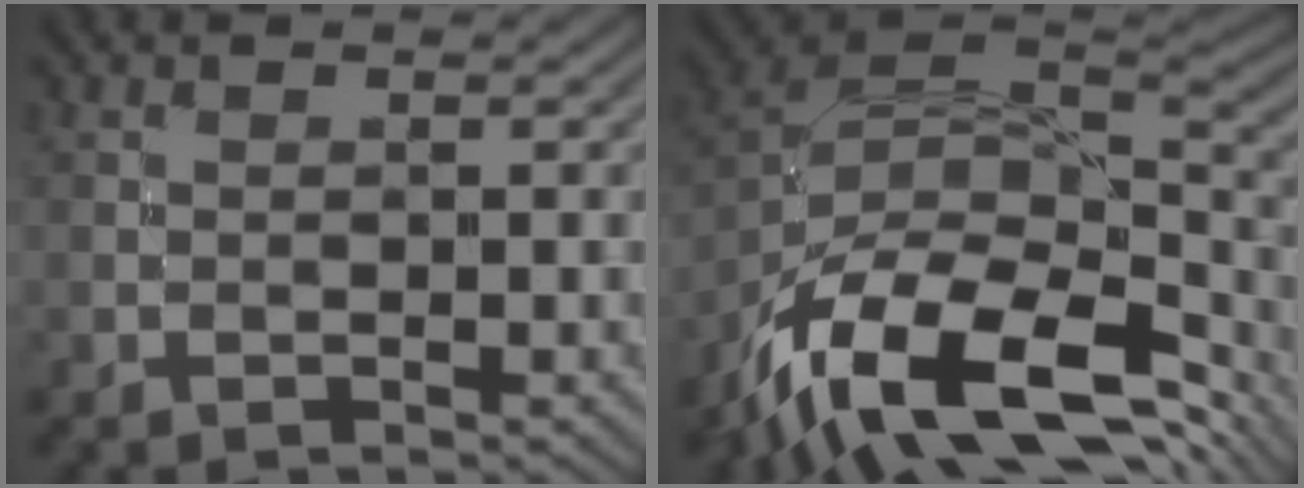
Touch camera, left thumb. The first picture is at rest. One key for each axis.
{"total": 17.1, "fx": -9.2, "fy": 8.5, "fz": 11.7, "tx": -0.265, "ty": -0.022, "tz": -0.156}